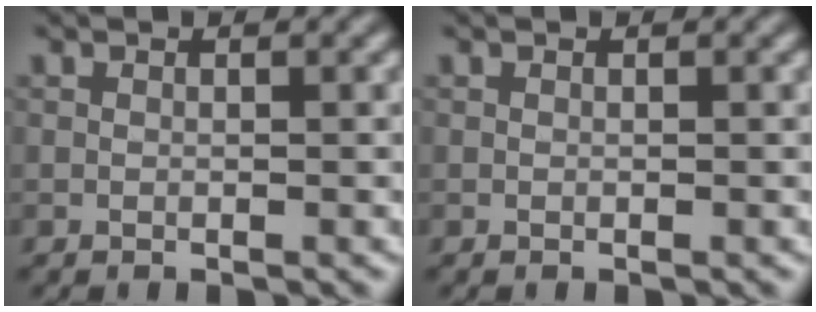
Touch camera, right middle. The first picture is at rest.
{"total": 0.0}